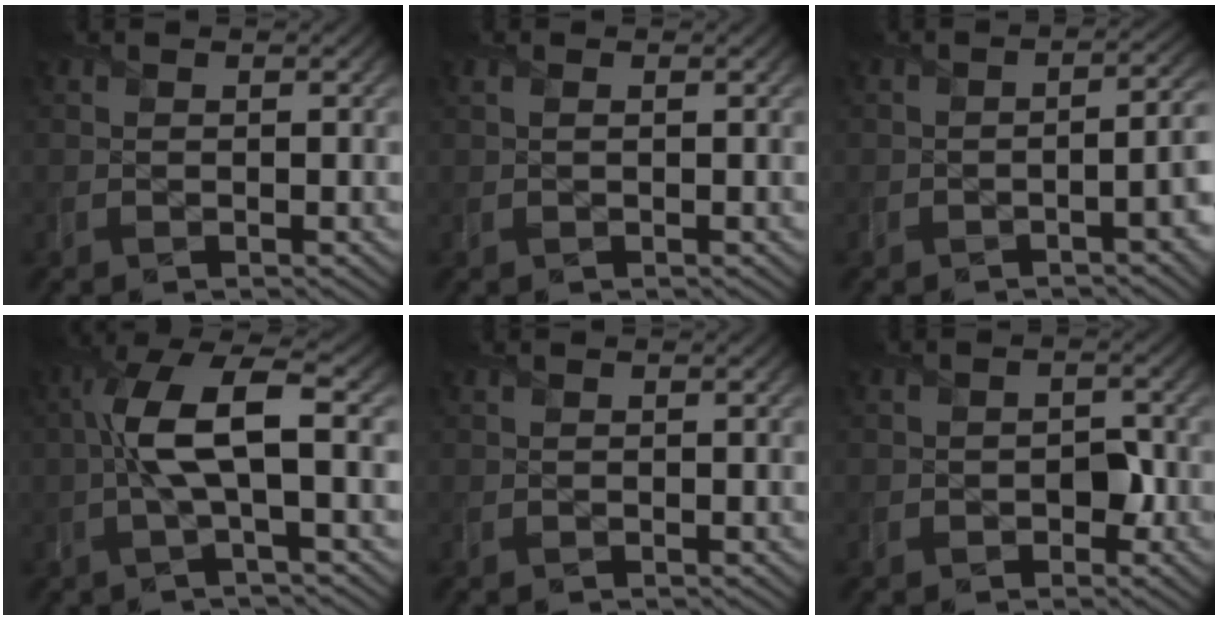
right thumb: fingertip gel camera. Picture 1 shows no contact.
{"total": 0.5, "force": [0.2, 0.0, 0.5], "torque": [-0.010, 0.005, 0.004]}
{"total": 4.4, "force": [-1.7, 1.6, 3.7], "torque": [-0.040, 0.001, -0.024]}
{"total": 8.5, "force": [0.1, 2.1, 8.3], "torque": [-0.168, 0.019, -0.004]}
{"total": 0.0}
{"total": 2.3, "force": [-0.9, 1.7, 1.2], "torque": [-0.016, -0.002, -0.013]}